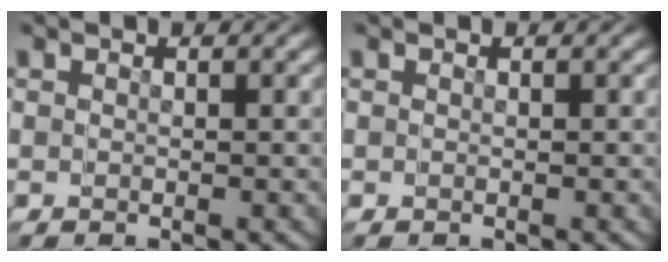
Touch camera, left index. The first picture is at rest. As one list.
[{"total": 0.0}]